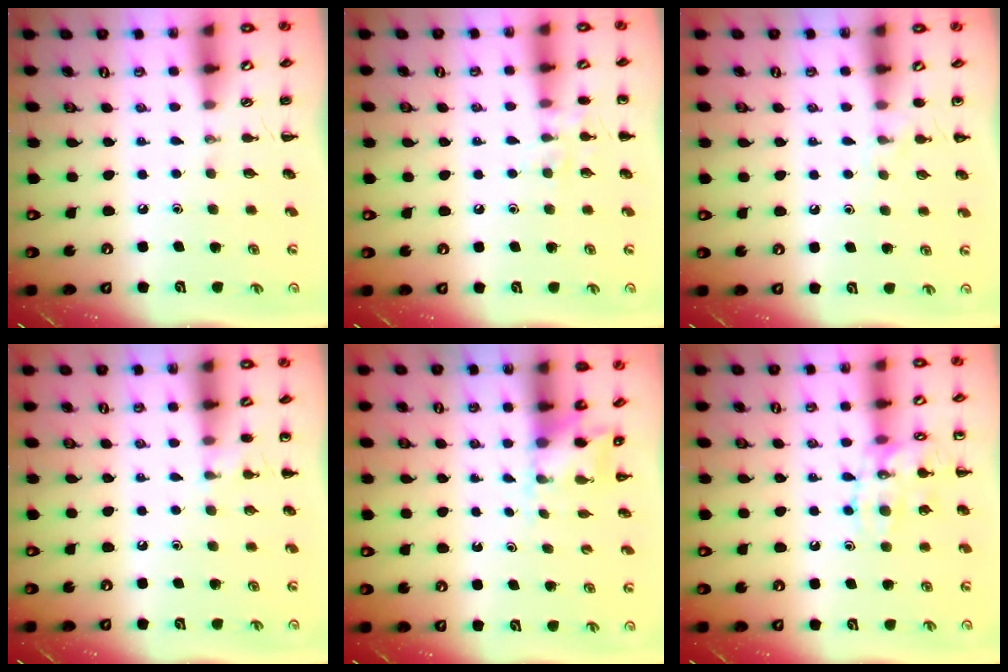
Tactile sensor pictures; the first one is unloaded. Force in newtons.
{"total": 6.8, "press": 6.7, "slide": 1.1}
{"total": 5.3, "press": 4.9, "slide": 2.0}
{"total": 4.2, "press": 4.0, "slide": 1.3}
{"total": 2.3, "press": 2.3, "slide": 0.6}
{"total": 12.2, "press": 12.2, "slide": 0.8}